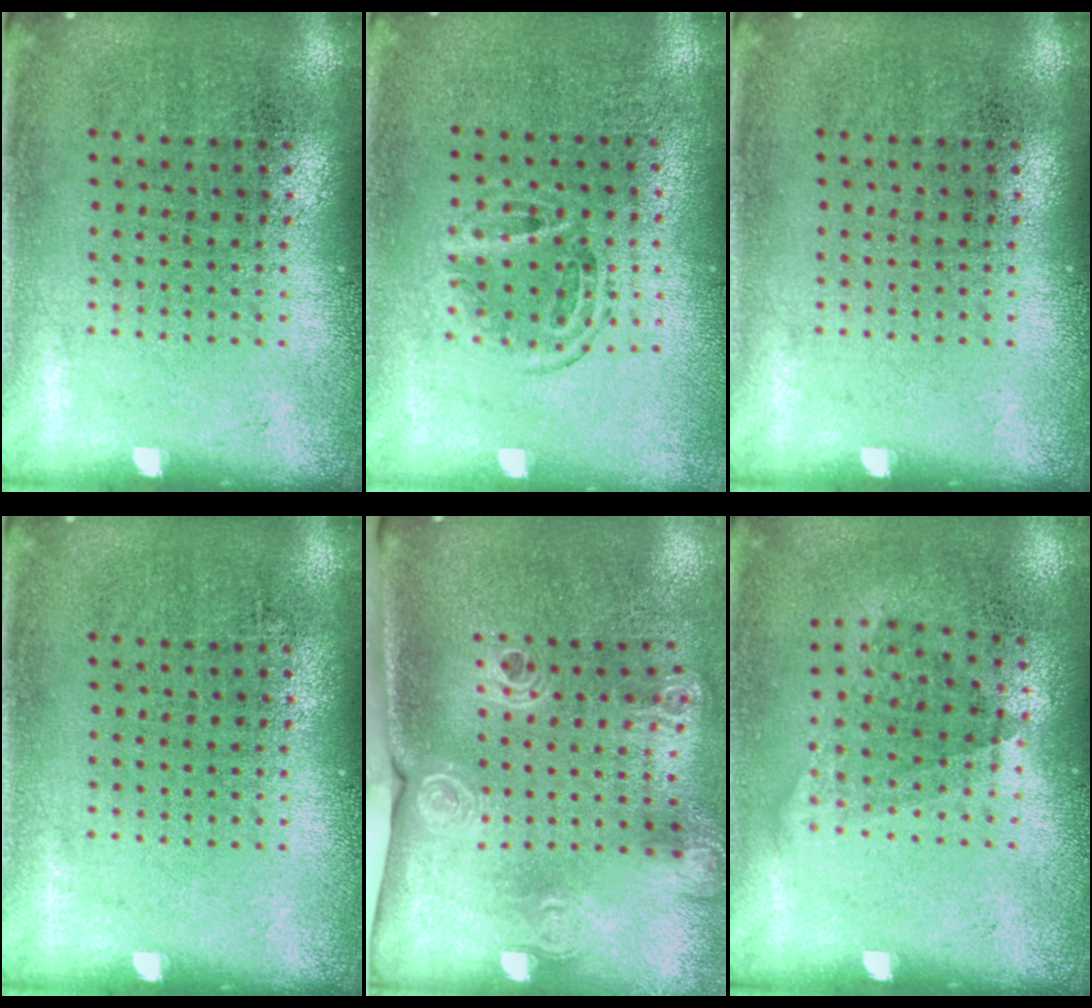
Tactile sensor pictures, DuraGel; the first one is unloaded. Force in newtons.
{"total": 1.0, "press": 0.9, "slide": 0.4}
{"total": 0.0}
{"total": 0.0}
{"total": 2.2, "press": 1.6, "slide": 1.5}
{"total": 1.1, "press": 0.8, "slide": 0.7}